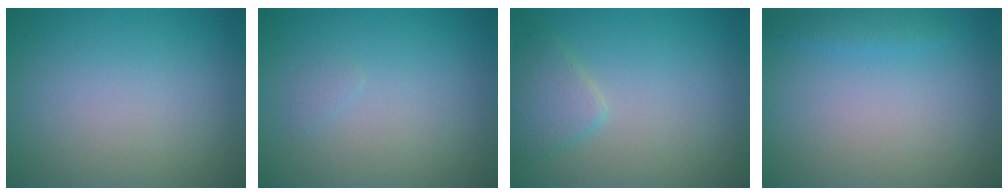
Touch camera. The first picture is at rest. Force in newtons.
{"total": 0.5, "press": 0.5, "slide": 0.0}
{"total": 2.3, "press": 2.3, "slide": 0.1}
{"total": 1.2, "press": 1.2, "slide": 0.1}